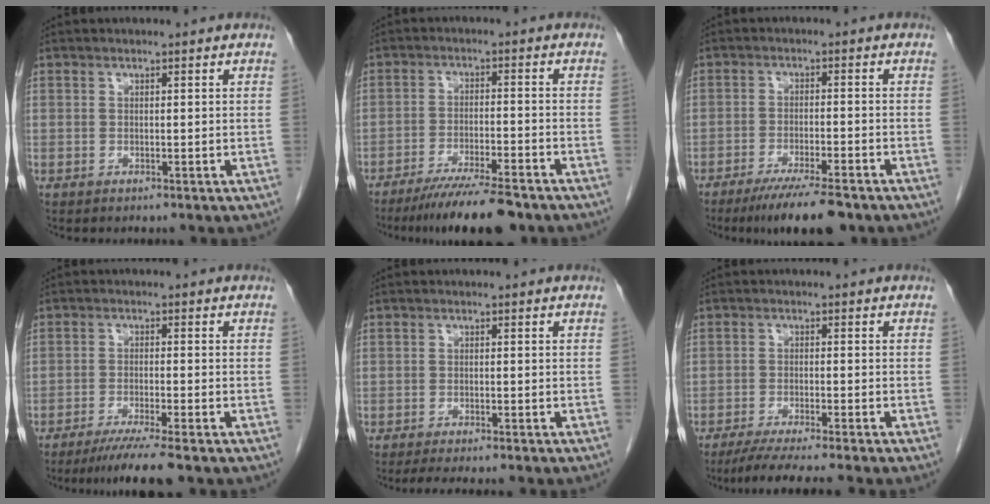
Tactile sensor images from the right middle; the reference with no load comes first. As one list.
[{"total": 10.6, "force": [-8.5, 0.6, 6.2], "torque": [-0.096, -0.026, -0.137]}, {"total": 9.2, "force": [-7.0, 0.8, 5.9], "torque": [-0.091, -0.021, -0.109]}, {"total": 6.8, "force": [-5.4, -1.0, 4.0], "torque": [-0.059, -0.021, -0.088]}, {"total": 6.7, "force": [-5.9, 0.2, 3.3], "torque": [-0.035, -0.013, -0.084]}, {"total": 9.2, "force": [-7.8, -1.3, 4.7], "torque": [-0.051, -0.028, -0.119]}]